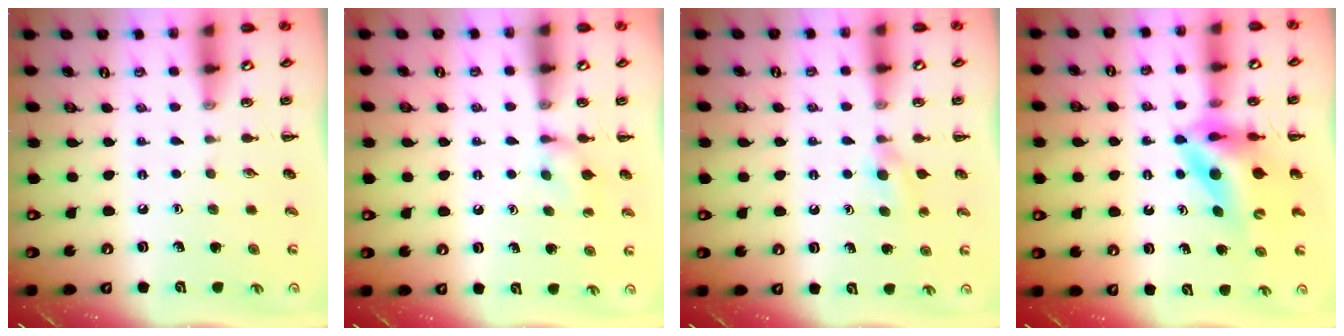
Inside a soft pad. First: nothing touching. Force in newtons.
{"total": 5.9, "press": 5.6, "slide": 1.6}
{"total": 3.9, "press": 3.6, "slide": 1.4}
{"total": 10.3, "press": 9.8, "slide": 3.2}